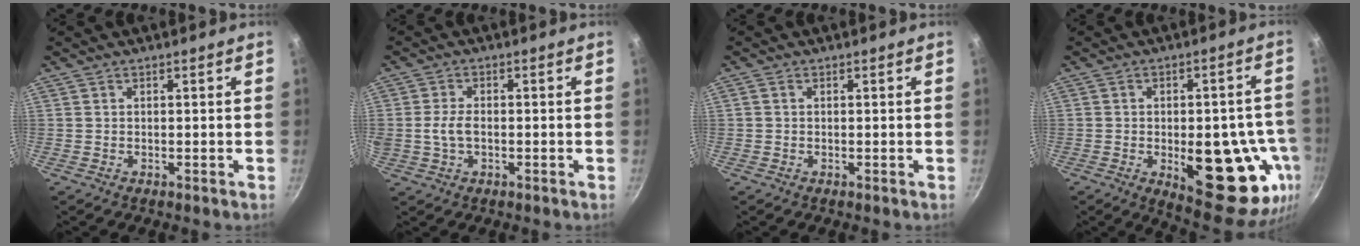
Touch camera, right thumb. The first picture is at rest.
{"total": 4.1, "force": [-0.5, 2.6, 3.1], "torque": [-0.060, 0.009, -0.010]}
{"total": 0.8, "force": [0.0, 0.7, 0.5], "torque": [-0.010, 0.005, 0.000]}
{"total": 21.2, "force": [-5.7, 9.5, 18.1], "torque": [-0.169, 0.006, -0.063]}